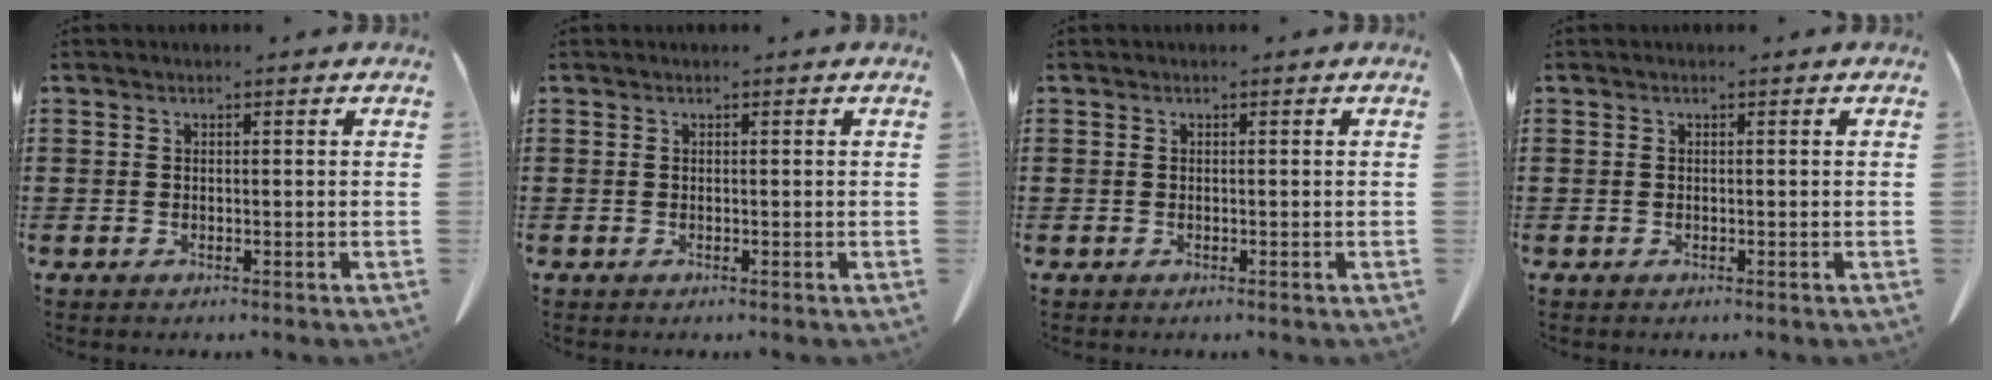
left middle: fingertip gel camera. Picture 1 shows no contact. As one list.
[{"total": 0.0}, {"total": 0.0}, {"total": 0.0}]